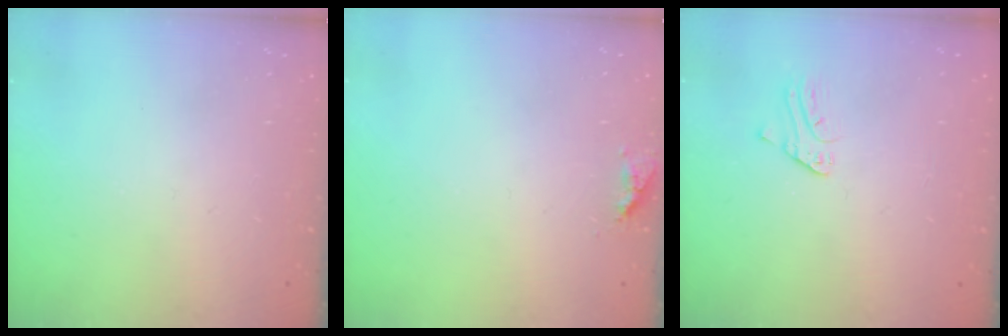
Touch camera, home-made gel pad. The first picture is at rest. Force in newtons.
{"total": 7.6, "press": 7.5, "slide": 0.6}
{"total": 2.2, "press": 2.2, "slide": 0.3}